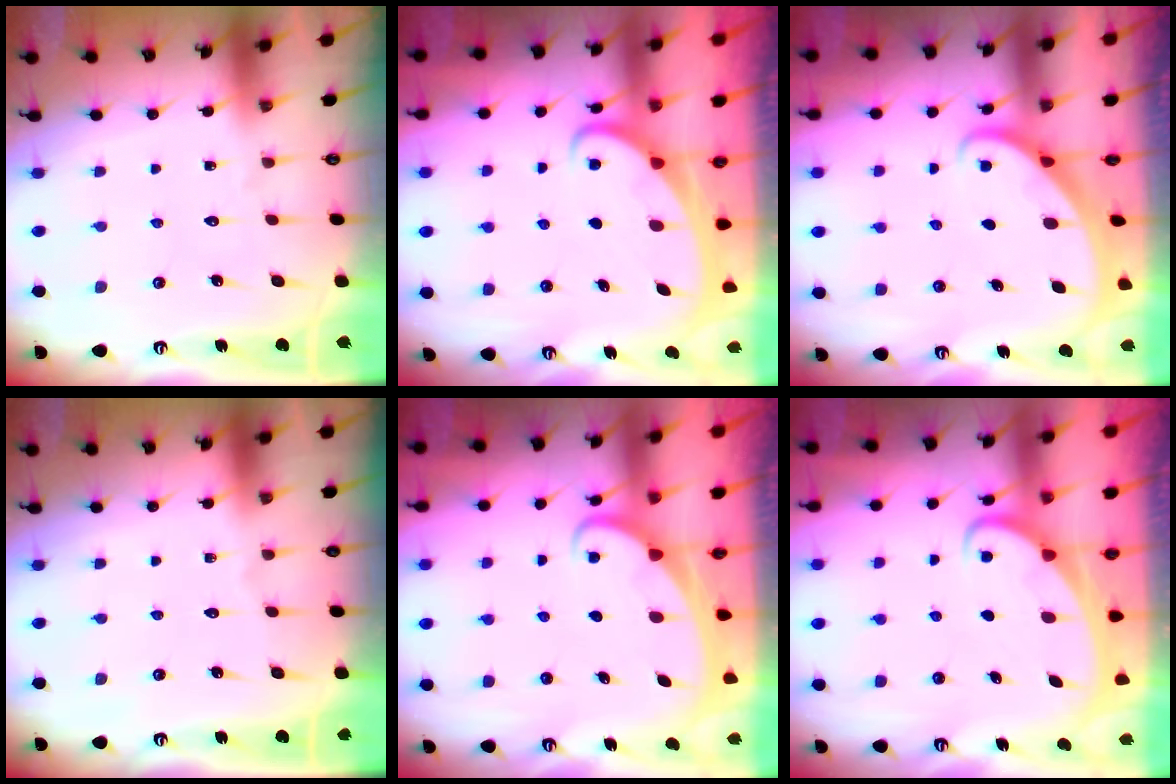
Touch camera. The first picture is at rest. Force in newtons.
{"total": 2.1, "press": 2.1, "slide": 0.3}
{"total": 1.8, "press": 1.8, "slide": 0.1}
{"total": 0.0}
{"total": 1.9, "press": 1.9, "slide": 0.2}
{"total": 2.4, "press": 2.4, "slide": 0.3}